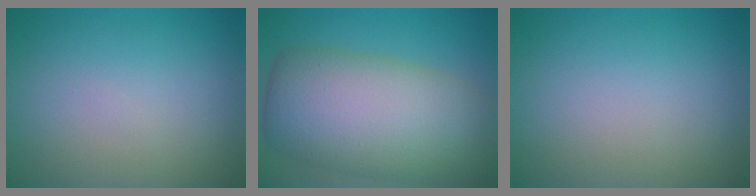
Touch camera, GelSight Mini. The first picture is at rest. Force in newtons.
{"total": 12.0, "press": 12.0, "slide": 0.5}
{"total": 0.0}